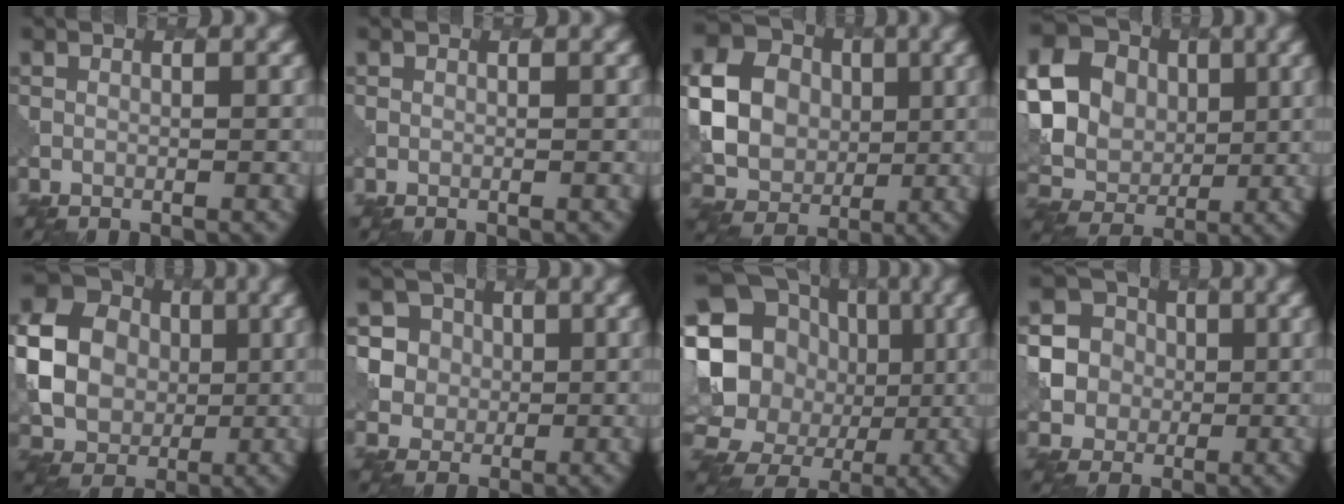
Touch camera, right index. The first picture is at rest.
{"total": 0.0}
{"total": 8.7, "force": [1.0, 7.4, 4.3], "torque": [-0.110, 0.002, 0.013]}
{"total": 14.2, "force": [3.4, 12.2, 6.5], "torque": [-0.168, 0.021, 0.051]}
{"total": 10.1, "force": [1.0, 8.9, 4.7], "torque": [-0.120, 0.009, 0.000]}
{"total": 6.2, "force": [2.1, 5.7, 1.4], "torque": [-0.034, 0.024, 0.031]}
{"total": 19.1, "force": [-0.4, 17.6, 7.3], "torque": [-0.171, 0.012, -0.022]}
{"total": 6.9, "force": [0.2, 6.7, 1.4], "torque": [-0.045, 0.023, -0.013]}